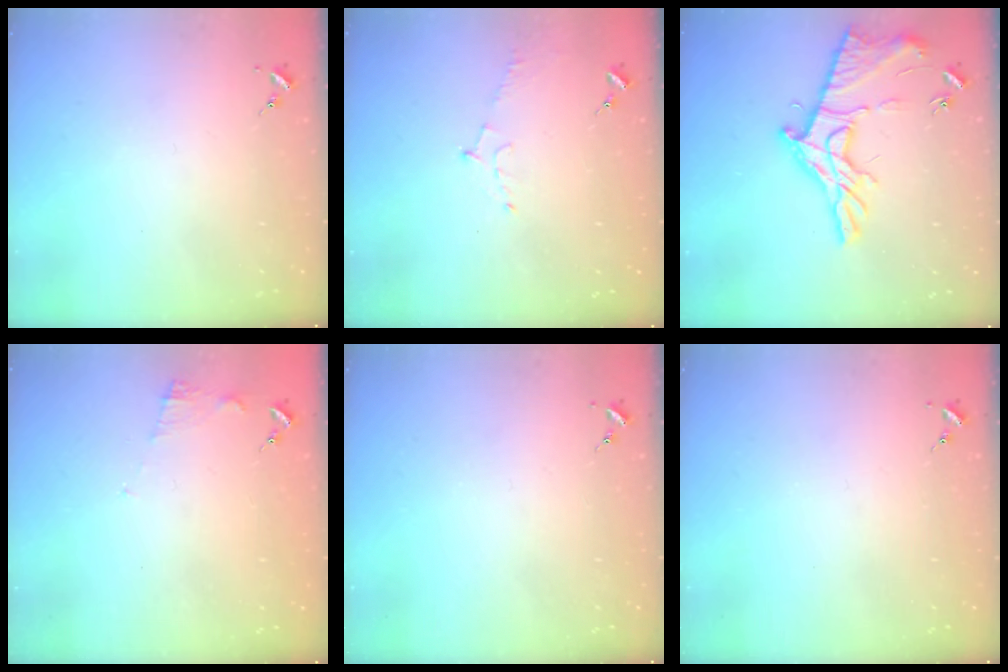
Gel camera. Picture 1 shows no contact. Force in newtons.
{"total": 5.7, "press": 5.7, "slide": 0.6}
{"total": 17.4, "press": 17.3, "slide": 0.9}
{"total": 6.7, "press": 6.7, "slide": 0.5}
{"total": 0.0}
{"total": 0.0}